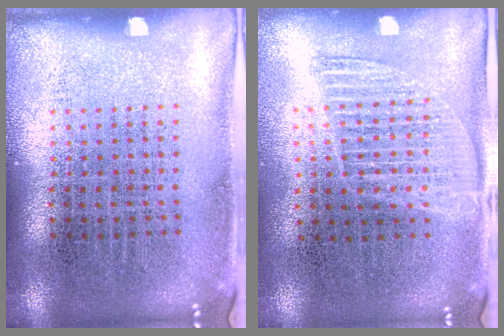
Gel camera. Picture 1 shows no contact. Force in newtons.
{"total": 1.3, "press": 1.1, "slide": 0.6}